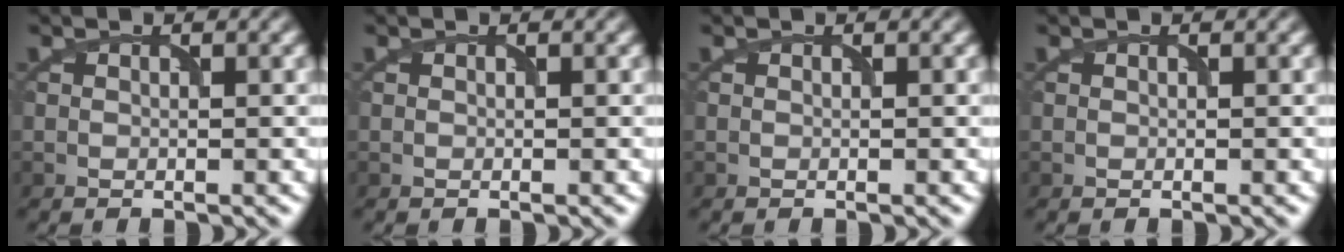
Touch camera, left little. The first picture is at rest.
{"total": 0.0}
{"total": 0.0}
{"total": 0.0}